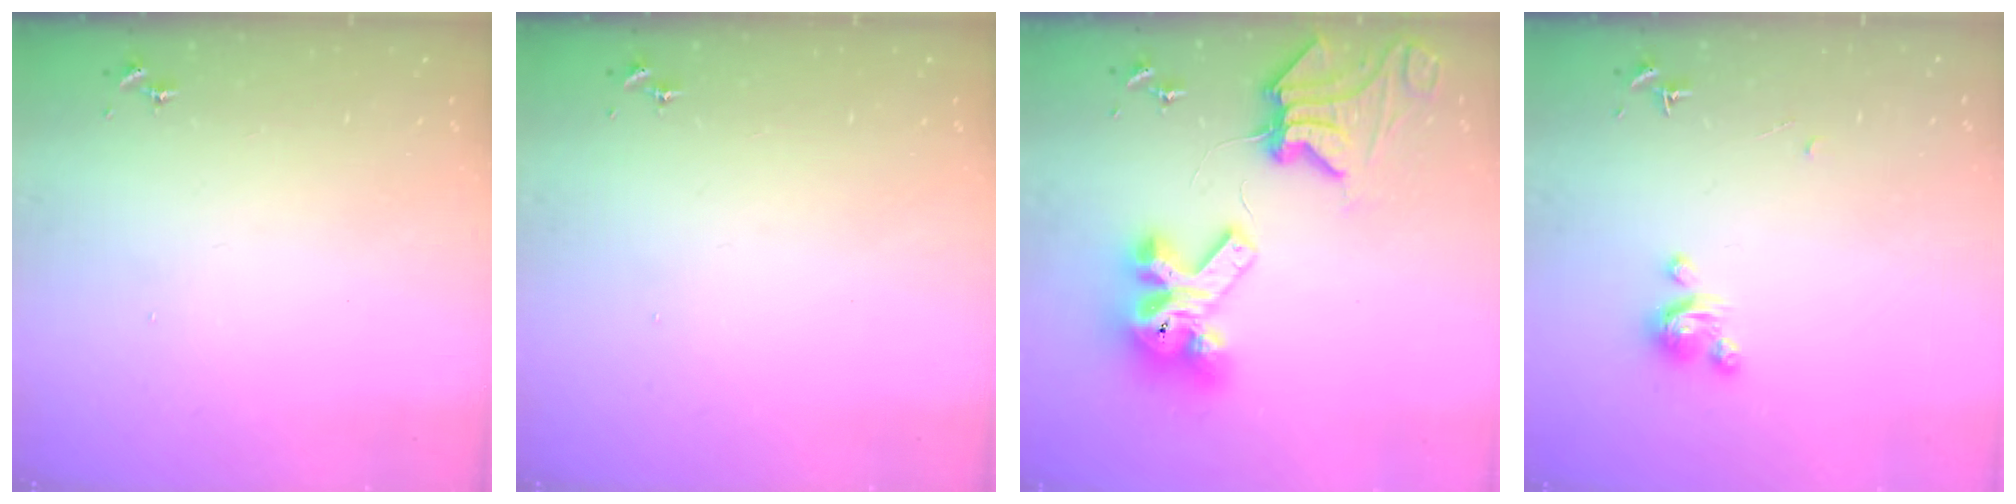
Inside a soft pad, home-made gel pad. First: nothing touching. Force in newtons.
{"total": 0.0}
{"total": 15.8, "press": 15.7, "slide": 1.8}
{"total": 3.8, "press": 3.8, "slide": 0.3}